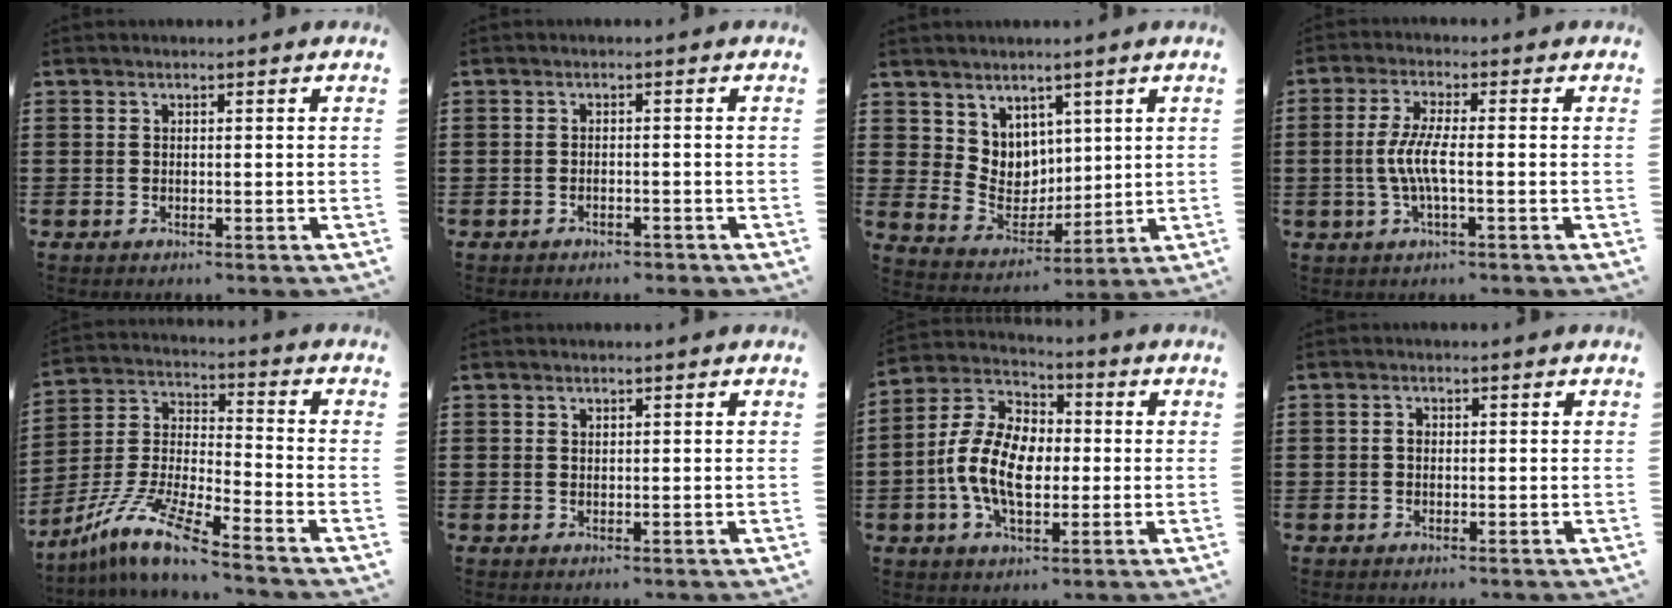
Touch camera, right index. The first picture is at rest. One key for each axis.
{"total": 1.1, "fx": -1.1, "fy": 0.3, "fz": 0.3, "tx": -0.010, "ty": -0.001, "tz": -0.022}
{"total": 6.3, "fx": 4.2, "fy": 4.8, "fz": 0.0, "tx": -0.037, "ty": -0.019, "tz": 0.083}
{"total": 5.3, "fx": -1.1, "fy": 0.8, "fz": 5.1, "tx": -0.120, "ty": -0.010, "tz": -0.031}
{"total": 10.4, "fx": -8.4, "fy": 0.4, "fz": 6.1, "tx": -0.148, "ty": -0.005, "tz": -0.175}
{"total": 0.6, "fx": 0.4, "fy": 0.4, "fz": 0.1, "tx": -0.003, "ty": 0.001, "tz": 0.009}
{"total": 10.7, "fx": -1.6, "fy": 6.7, "fz": 8.2, "tx": -0.199, "ty": 0.005, "tz": -0.035}
{"total": 1.0, "fx": -0.1, "fy": 0.7, "fz": 0.8, "tx": -0.016, "ty": 0.003, "tz": -0.002}